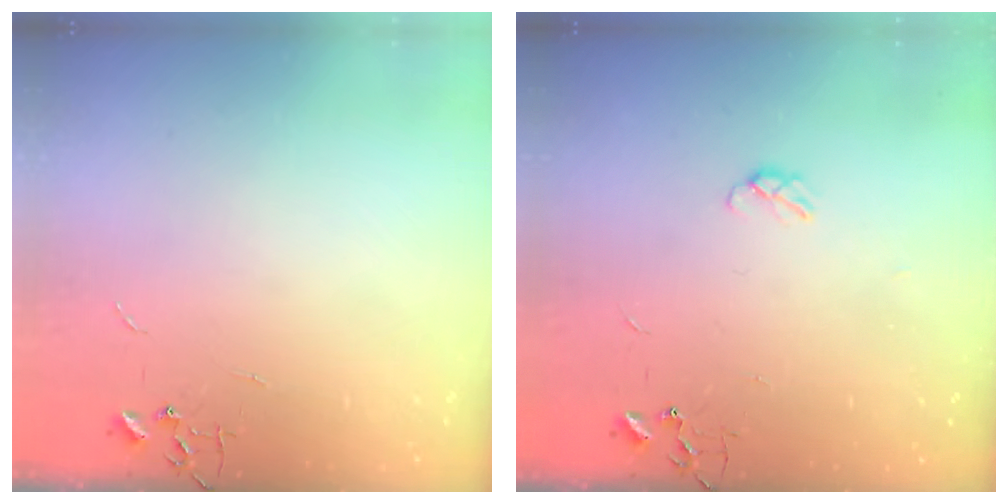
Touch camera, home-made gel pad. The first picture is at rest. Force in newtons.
{"total": 3.7, "press": 3.7, "slide": 0.6}